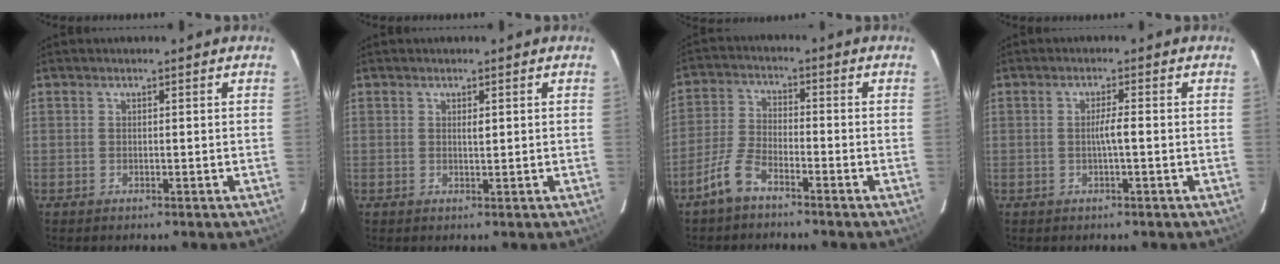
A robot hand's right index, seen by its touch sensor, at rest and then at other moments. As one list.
[{"total": 0.8, "force": [0.3, 0.2, 0.8], "torque": [-0.015, -0.001, 0.004]}, {"total": 5.6, "force": [-4.2, 1.7, 3.3], "torque": [-0.086, -0.001, -0.089]}, {"total": 2.1, "force": [-0.3, -0.1, 2.1], "torque": [-0.039, 0.001, -0.006]}]